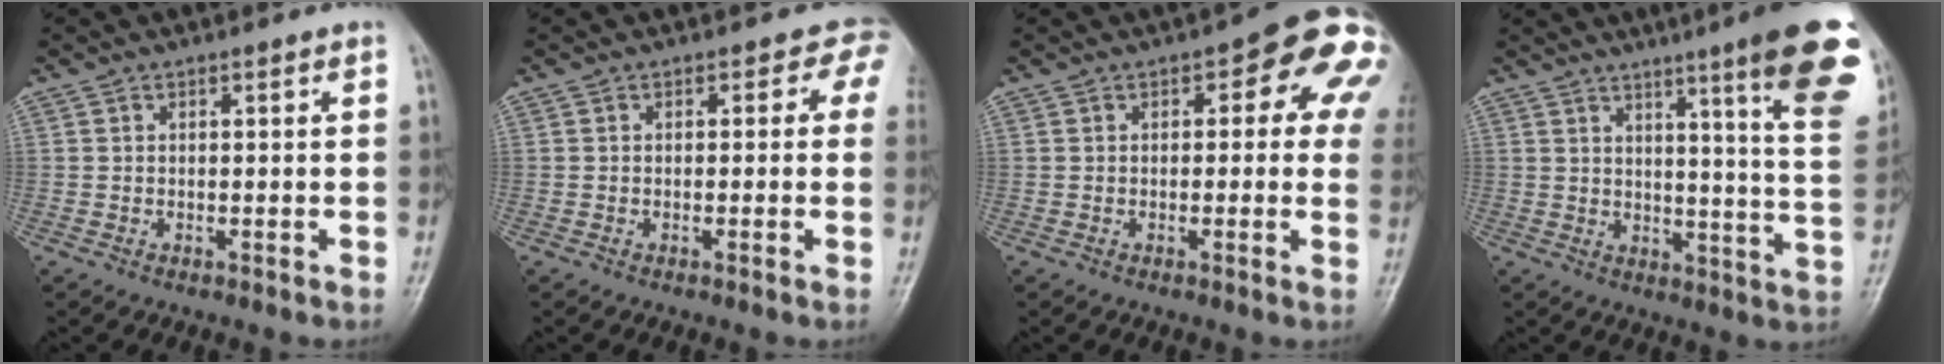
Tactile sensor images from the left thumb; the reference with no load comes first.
{"total": 3.1, "force": [0.7, 2.4, 1.9], "torque": [0.017, 0.007, -0.009]}
{"total": 11.6, "force": [3.4, 5.3, 9.7], "torque": [-0.065, 0.012, 0.028]}
{"total": 19.4, "force": [11.4, 1.7, 15.7], "torque": [-0.175, -0.056, 0.134]}